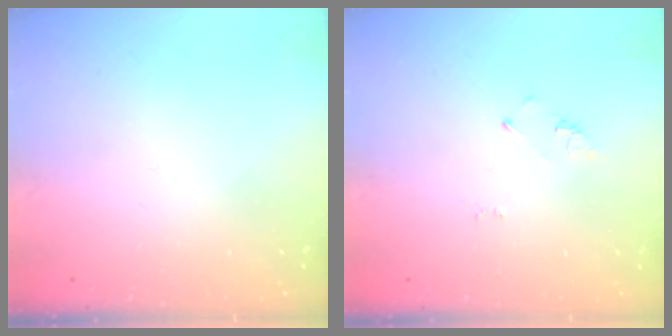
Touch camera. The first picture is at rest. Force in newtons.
{"total": 2.6, "press": 2.6, "slide": 0.4}